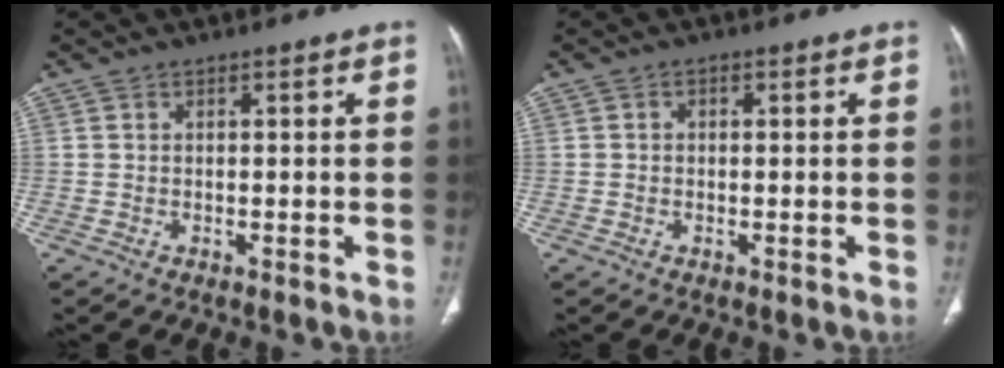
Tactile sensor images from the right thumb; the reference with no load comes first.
{"total": 0.9, "force": [0.1, 0.7, 0.5], "torque": [-0.005, 0.004, -0.001]}